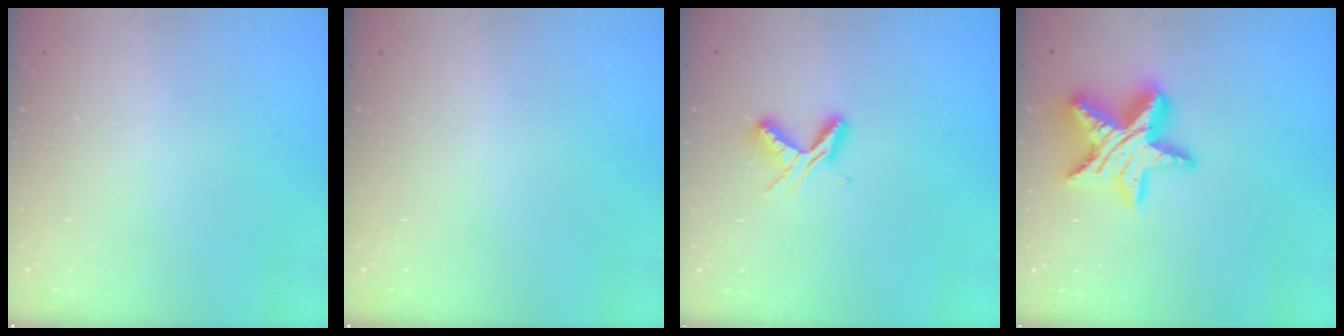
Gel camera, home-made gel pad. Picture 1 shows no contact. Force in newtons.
{"total": 0.0}
{"total": 5.4, "press": 5.3, "slide": 0.6}
{"total": 16.5, "press": 16.4, "slide": 1.2}